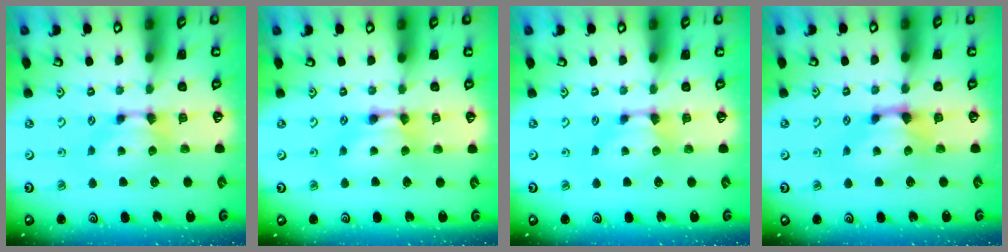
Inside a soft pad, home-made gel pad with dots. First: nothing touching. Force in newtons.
{"total": 2.0, "press": 2.0, "slide": 0.1}
{"total": 0.0}
{"total": 1.1, "press": 0.5, "slide": 1.0}